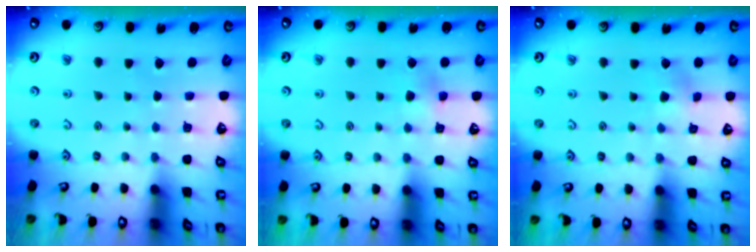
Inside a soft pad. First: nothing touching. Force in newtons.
{"total": 4.0, "press": 4.0, "slide": 0.4}
{"total": 2.6, "press": 2.6, "slide": 0.4}